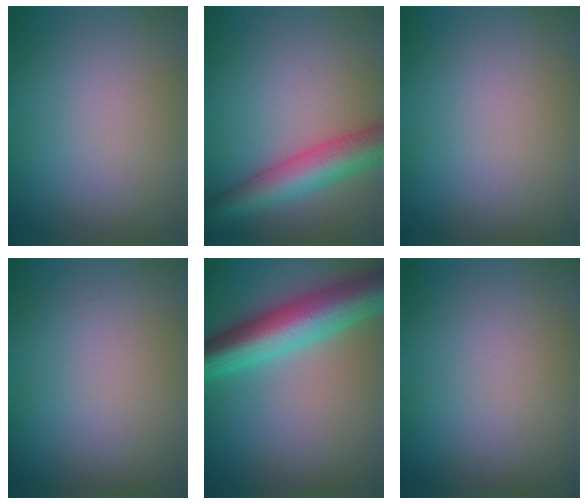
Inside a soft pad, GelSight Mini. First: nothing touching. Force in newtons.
{"total": 6.5, "press": 6.5, "slide": 0.2}
{"total": 0.0}
{"total": 0.0}
{"total": 9.2, "press": 9.2, "slide": 0.2}
{"total": 0.0}